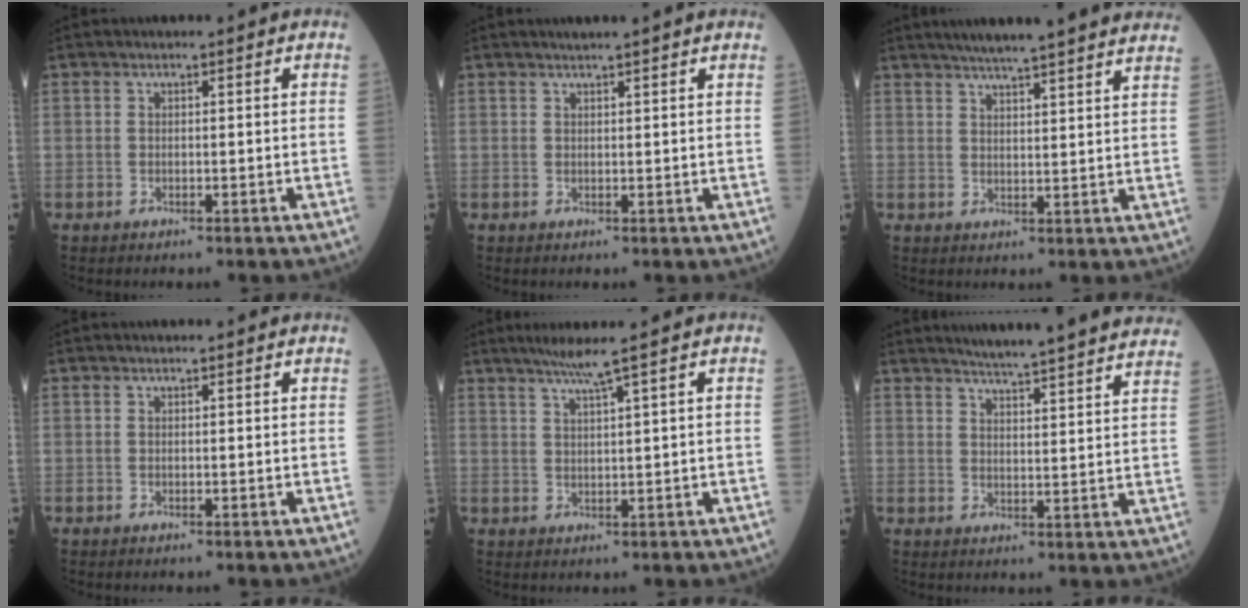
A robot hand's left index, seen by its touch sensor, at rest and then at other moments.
{"total": 2.8, "force": [2.4, -0.4, 1.4], "torque": [-0.018, 0.017, 0.036]}
{"total": 17.8, "force": [15.8, 0.2, 8.2], "torque": [-0.122, 0.007, 0.197]}
{"total": 0.0}
{"total": 3.6, "force": [2.5, -1.4, 2.2], "torque": [-0.045, -0.003, 0.052]}
{"total": 19.8, "force": [18.4, 0.1, 7.3], "torque": [-0.104, -0.030, 0.223]}